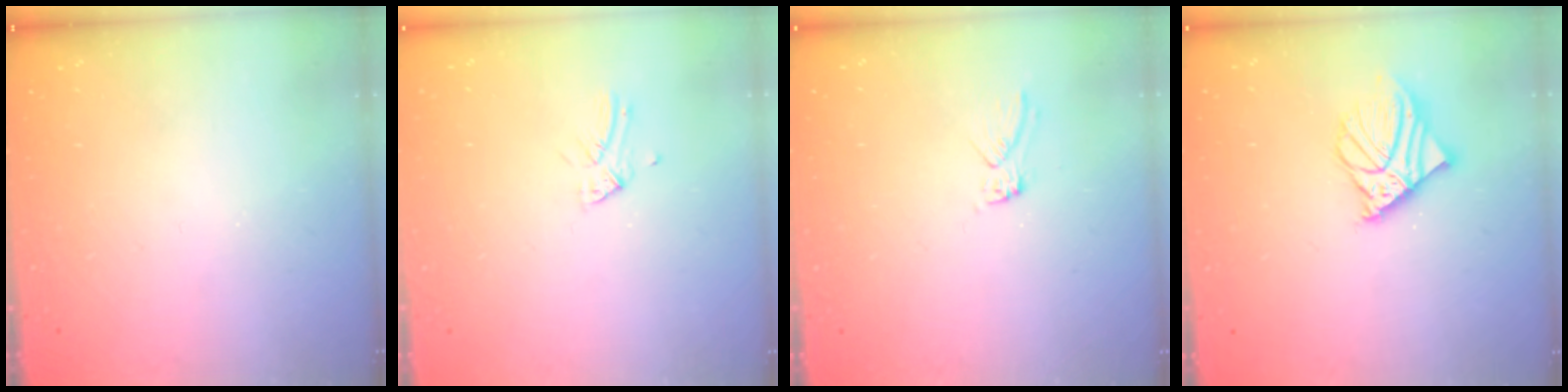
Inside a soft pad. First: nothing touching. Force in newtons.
{"total": 2.1, "press": 2.1, "slide": 0.1}
{"total": 4.1, "press": 4.1, "slide": 0.4}
{"total": 9.2, "press": 8.9, "slide": 2.1}